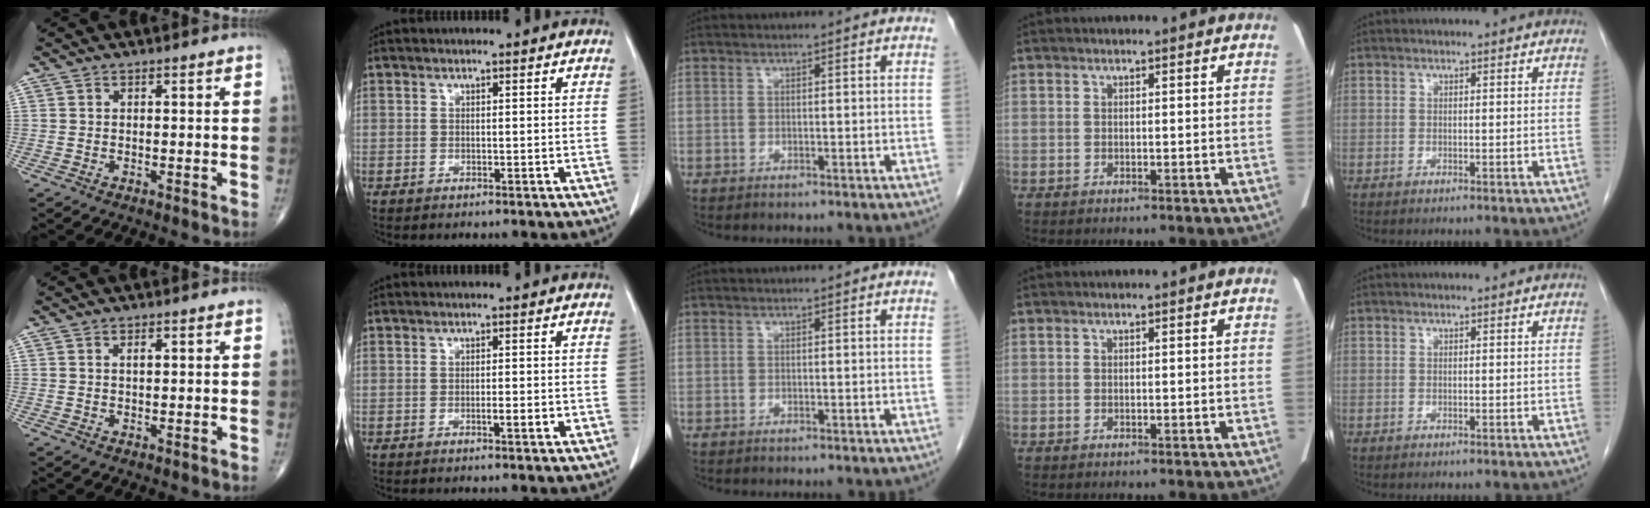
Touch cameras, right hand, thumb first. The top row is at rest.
{"thumb": {"total": 1.4, "force": [0.5, 0.6, 1.1], "torque": [-0.019, 0.000, 0.008]}, "index": {"total": 2.3, "force": [-0.7, 0.4, 2.1], "torque": [-0.035, -0.001, -0.011]}}